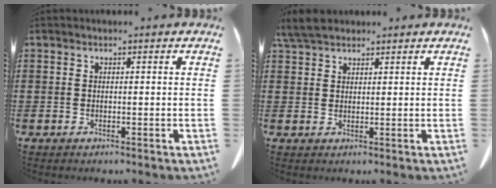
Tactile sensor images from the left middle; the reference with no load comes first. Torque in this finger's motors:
{"motor_torque": [0.26, 0.25, 0.04, 0.02]}